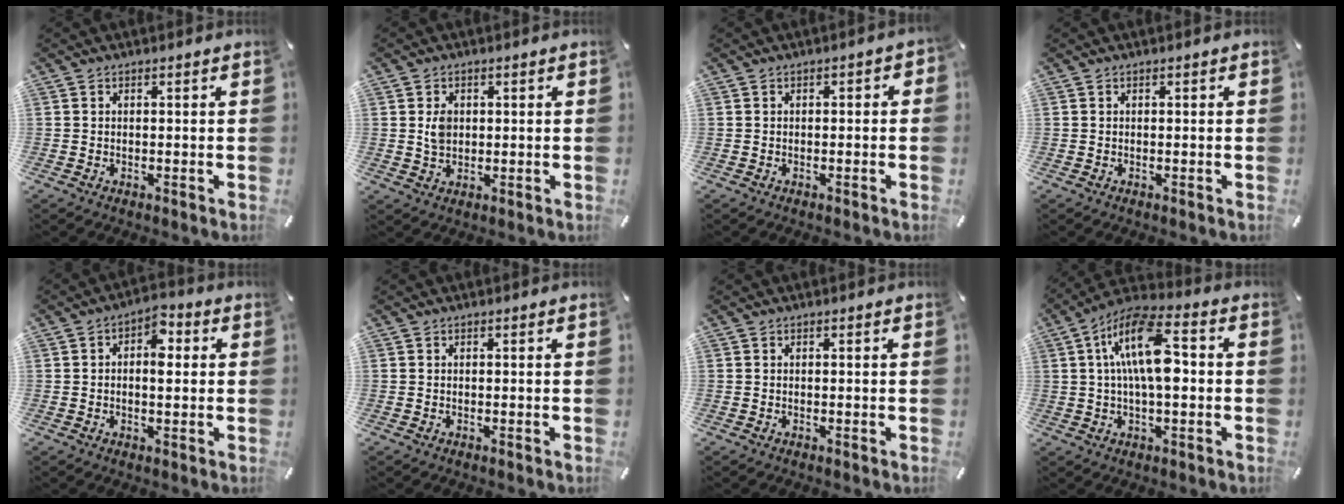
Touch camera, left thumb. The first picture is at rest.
{"total": 3.4, "force": [0.6, 2.8, 1.8], "torque": [-0.023, 0.000, 0.008]}
{"total": 1.5, "force": [-0.8, 0.9, 0.9], "torque": [-0.015, 0.005, -0.016]}
{"total": 0.0}
{"total": 5.3, "force": [0.5, 3.2, 4.2], "torque": [-0.044, -0.004, -0.002]}
{"total": 0.0}
{"total": 0.0}
{"total": 14.1, "force": [1.6, 6.0, 12.7], "torque": [-0.246, 0.002, 0.026]}